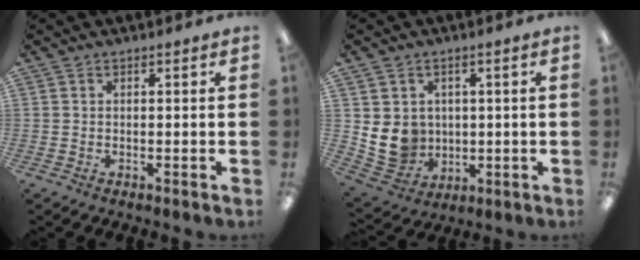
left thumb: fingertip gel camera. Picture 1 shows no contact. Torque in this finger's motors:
{"motor_torque": [0.67, 1.82, 0.74, -0.87, 0.07]}